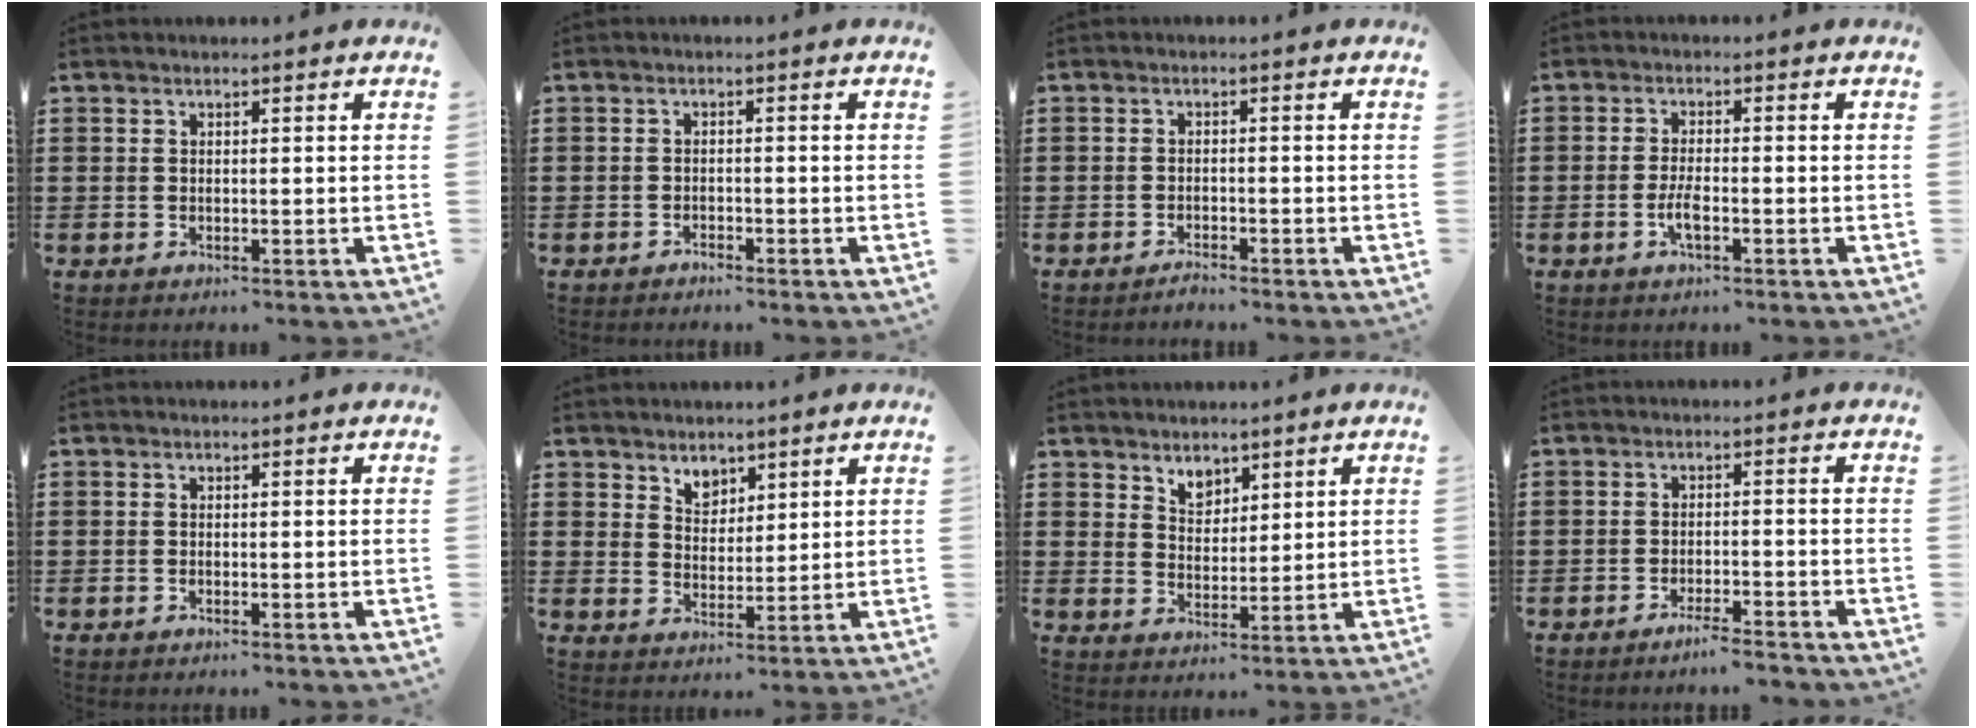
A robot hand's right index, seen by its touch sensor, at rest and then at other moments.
{"total": 1.1, "force": [-1.1, 0.2, 0.0], "torque": [-0.005, 0.003, -0.024]}
{"total": 1.4, "force": [-1.4, -0.1, 0.3], "torque": [-0.011, -0.003, -0.025]}
{"total": 2.9, "force": [-1.1, 0.5, 2.7], "torque": [-0.062, -0.008, -0.023]}
{"total": 0.0}
{"total": 3.4, "force": [2.6, 2.2, 0.3], "torque": [-0.018, 0.006, 0.049]}
{"total": 3.5, "force": [2.8, 2.1, 0.6], "torque": [-0.022, 0.005, 0.052]}
{"total": 2.9, "force": [-2.6, 0.0, 1.3], "torque": [-0.021, 0.002, -0.050]}